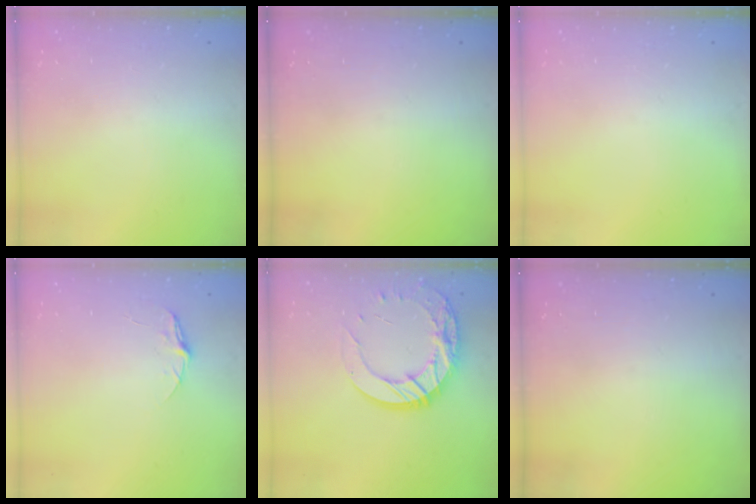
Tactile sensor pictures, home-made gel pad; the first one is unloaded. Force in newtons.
{"total": 0.0}
{"total": 0.0}
{"total": 5.3, "press": 5.2, "slide": 0.6}
{"total": 16.6, "press": 16.5, "slide": 1.2}
{"total": 0.0}